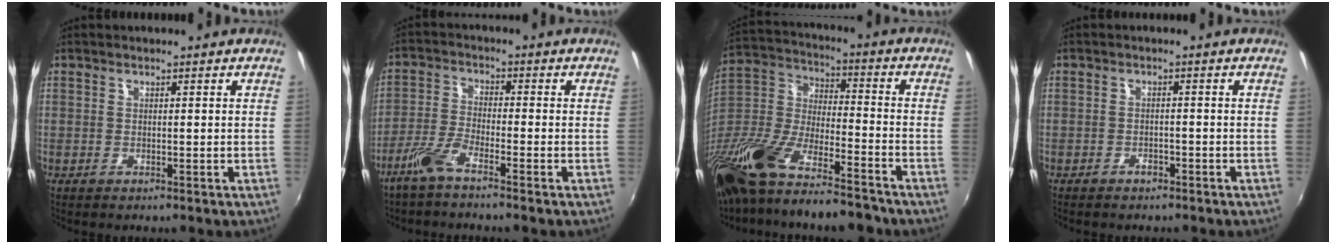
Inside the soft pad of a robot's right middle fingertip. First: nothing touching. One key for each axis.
{"total": 5.4, "fx": -4.0, "fy": 0.4, "fz": 3.6, "tx": -0.087, "ty": -0.001, "tz": -0.084}
{"total": 25.2, "fx": -17.8, "fy": 8.2, "fz": 15.8, "tx": -0.337, "ty": -0.040, "tz": -0.317}
{"total": 2.0, "fx": -1.7, "fy": 0.9, "fz": 0.5, "tx": -0.015, "ty": -0.002, "tz": -0.025}